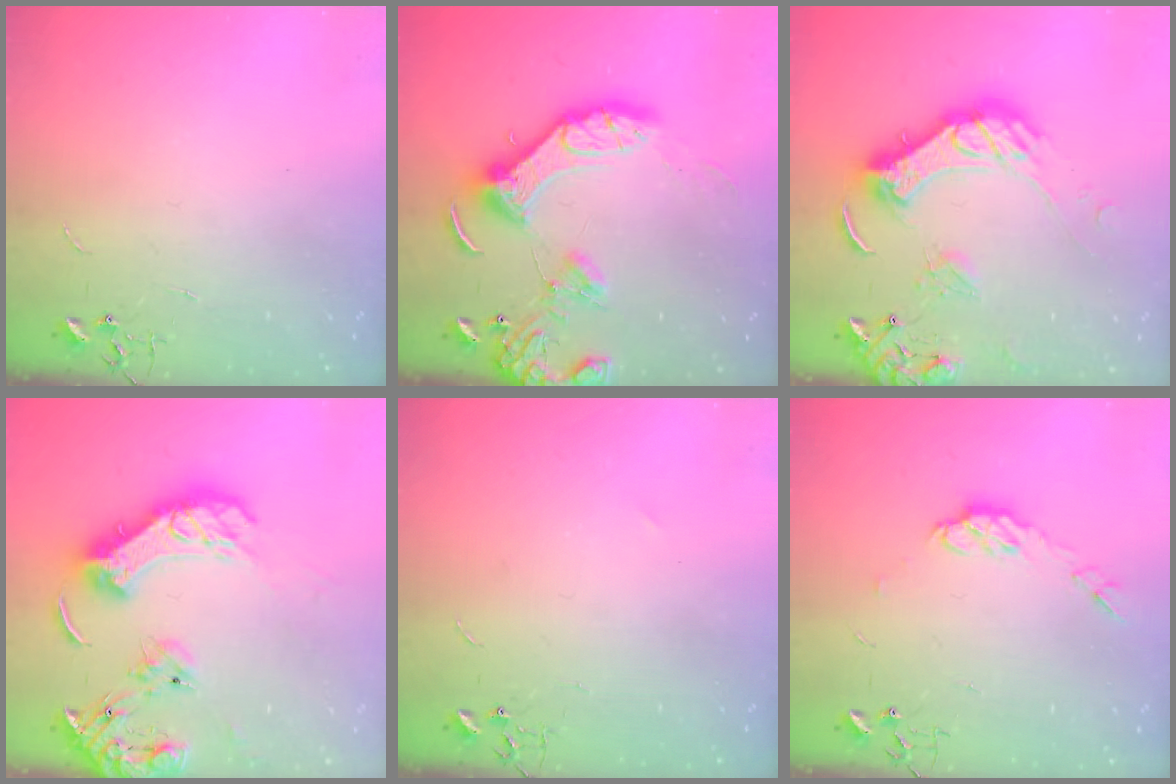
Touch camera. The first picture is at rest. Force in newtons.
{"total": 15.5, "press": 15.3, "slide": 2.4}
{"total": 18.6, "press": 18.4, "slide": 2.6}
{"total": 20.0, "press": 19.8, "slide": 2.2}
{"total": 3.4, "press": 3.1, "slide": 1.5}
{"total": 7.3, "press": 7.2, "slide": 0.4}